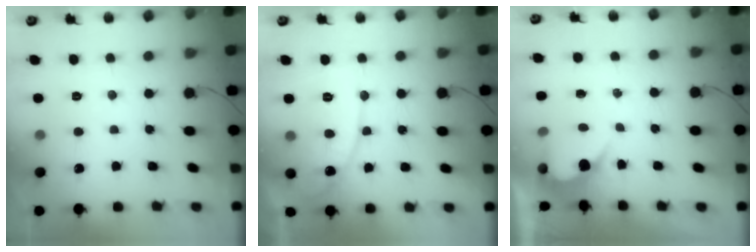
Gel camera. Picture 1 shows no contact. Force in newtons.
{"total": 11.1, "press": 11.1, "slide": 0.9}
{"total": 3.6, "press": 3.6, "slide": 0.2}